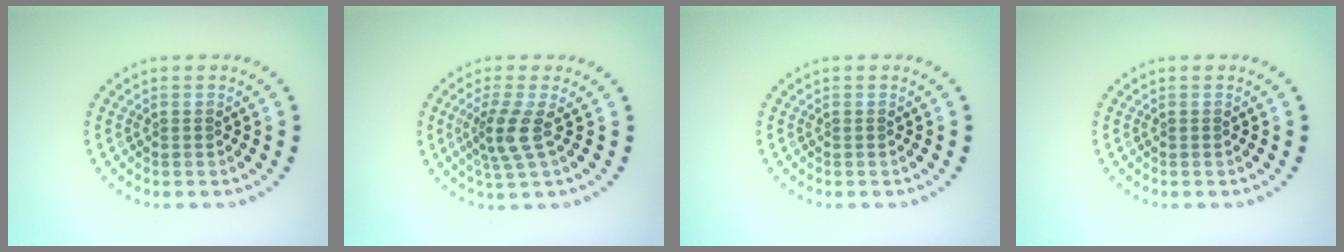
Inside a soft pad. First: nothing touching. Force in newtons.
{"total": 2.9, "press": 2.2, "slide": 1.8}
{"total": 0.0}
{"total": 0.0}